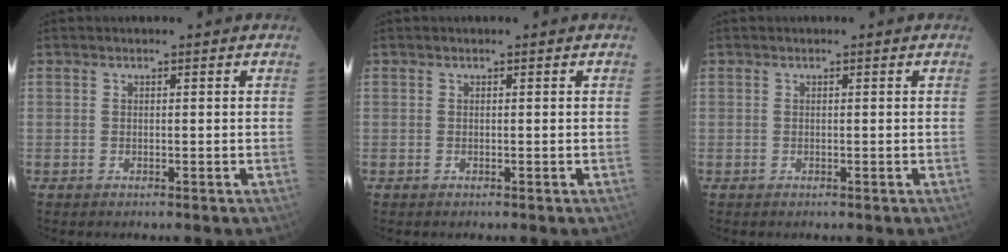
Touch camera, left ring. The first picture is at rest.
{"total": 0.0}
{"total": 0.0}